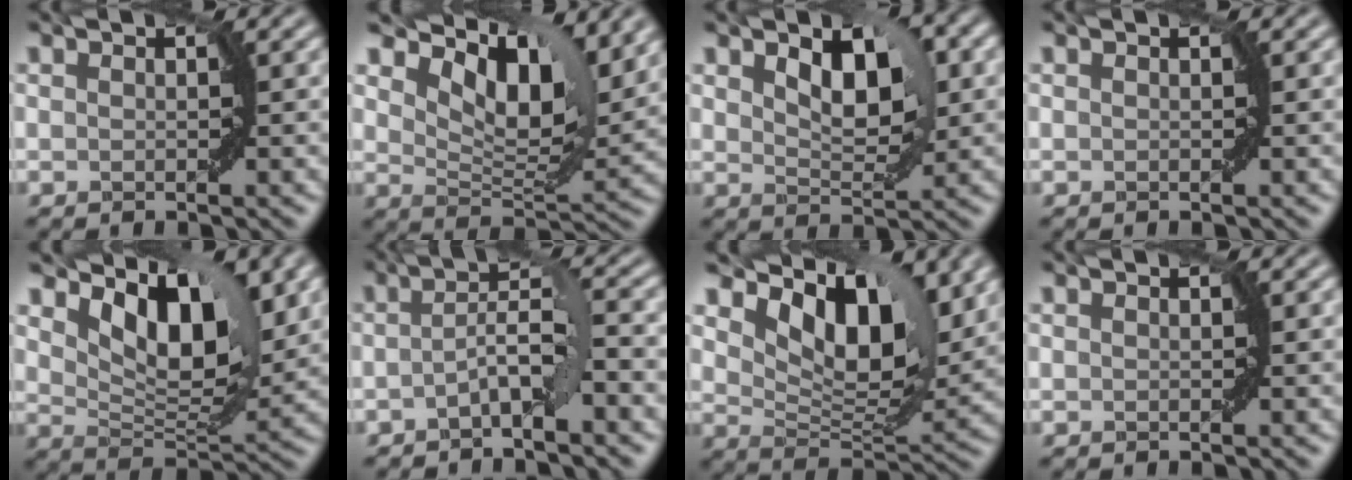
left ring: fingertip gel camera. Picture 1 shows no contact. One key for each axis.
{"total": 9.2, "fx": 5.4, "fy": 4.1, "fz": 6.2, "tx": -0.102, "ty": 0.001, "tz": 0.096}
{"total": 5.5, "fx": 1.6, "fy": 2.7, "fz": 4.5, "tx": -0.076, "ty": 0.002, "tz": 0.030}
{"total": 0.0}
{"total": 8.4, "fx": 3.7, "fy": 4.2, "fz": 6.3, "tx": -0.103, "ty": -0.009, "tz": 0.064}
{"total": 3.6, "fx": -1.3, "fy": 0.4, "fz": 3.3, "tx": -0.056, "ty": 0.016, "tz": -0.032}
{"total": 9.8, "fx": 5.0, "fy": 4.9, "fz": 6.8, "tx": -0.109, "ty": -0.004, "tz": 0.087}
{"total": 0.0}